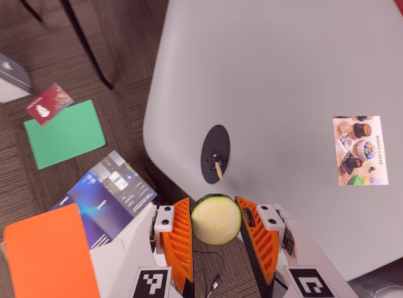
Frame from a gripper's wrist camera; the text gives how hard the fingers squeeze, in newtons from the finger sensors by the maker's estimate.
{"total": 10.1, "left": 10.5, "right": 9.6}